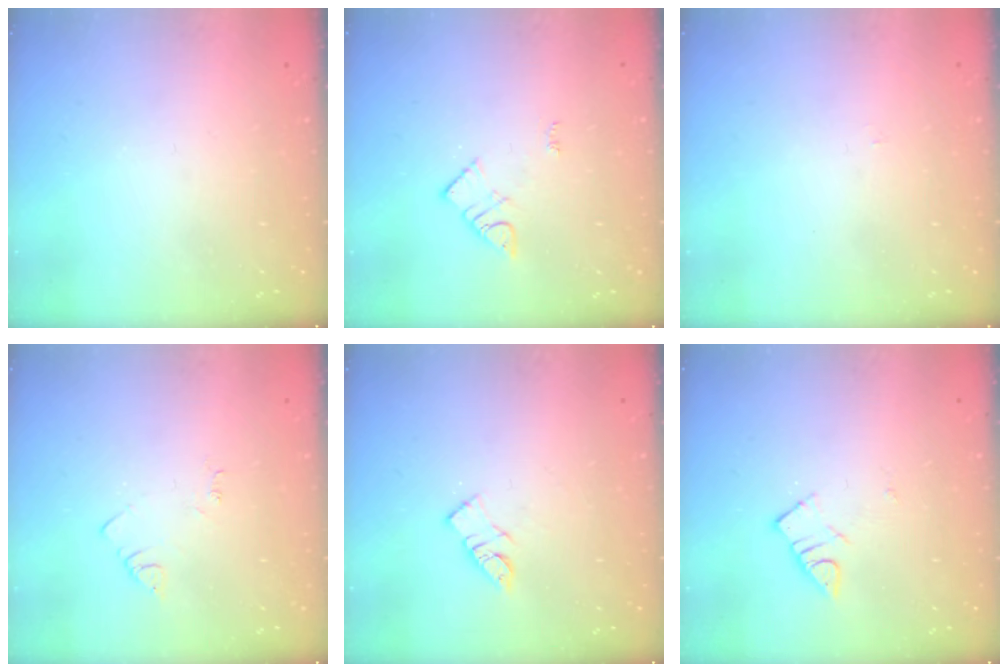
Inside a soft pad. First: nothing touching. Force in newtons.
{"total": 3.9, "press": 3.8, "slide": 0.4}
{"total": 2.2, "press": 2.2, "slide": 0.3}
{"total": 2.7, "press": 2.7, "slide": 0.4}
{"total": 7.5, "press": 7.4, "slide": 0.4}
{"total": 3.3, "press": 3.3, "slide": 0.2}